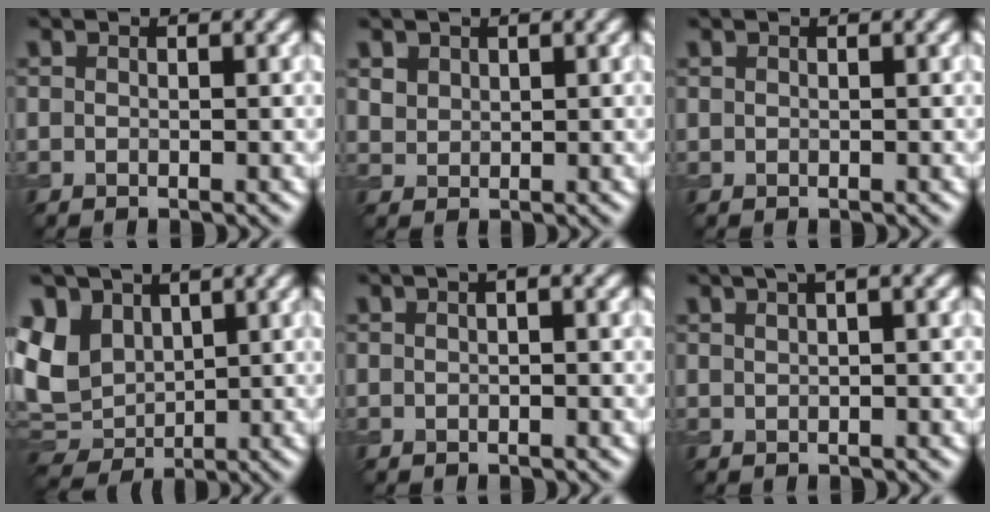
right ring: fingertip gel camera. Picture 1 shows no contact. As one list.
[{"total": 1.5, "force": [1.0, 1.0, 0.4], "torque": [-0.012, -0.005, 0.024]}, {"total": 0.0}, {"total": 7.3, "force": [1.5, 5.7, 4.3], "torque": [-0.111, 0.004, 0.026]}, {"total": 1.2, "force": [0.5, 0.3, 1.1], "torque": [-0.018, 0.003, 0.005]}, {"total": 3.0, "force": [1.8, 1.0, 2.3], "torque": [-0.026, 0.010, 0.019]}]